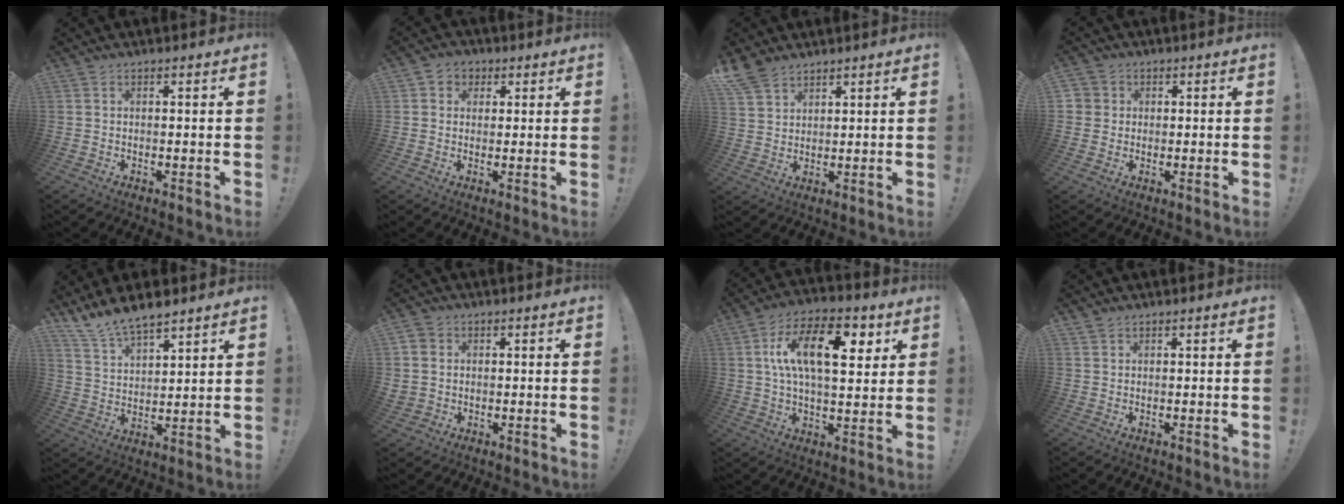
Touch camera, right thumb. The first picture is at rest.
{"total": 3.7, "force": [0.5, 3.5, 0.9], "torque": [-0.017, 0.003, 0.009]}
{"total": 7.0, "force": [5.3, 3.8, 2.5], "torque": [-0.053, -0.024, 0.105]}
{"total": 3.2, "force": [0.5, 3.2, 0.5], "torque": [-0.008, 0.003, 0.009]}
{"total": 9.6, "force": [8.7, 2.9, 2.7], "torque": [-0.067, -0.061, 0.168]}
{"total": 4.3, "force": [1.2, 4.0, 1.1], "torque": [-0.012, -0.002, 0.024]}
{"total": 17.8, "force": [5.5, 8.5, 14.7], "torque": [-0.239, 0.000, 0.086]}
{"total": 1.0, "force": [0.9, 0.4, 0.1], "torque": [0.002, -0.003, 0.017]}